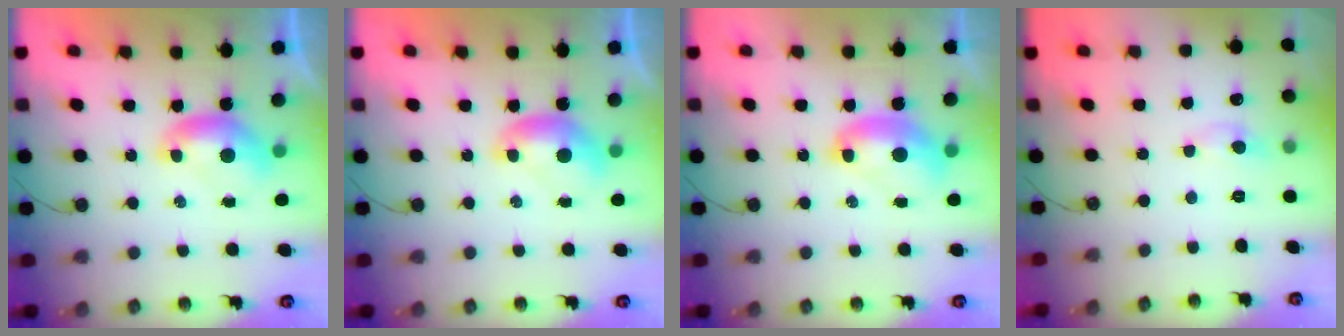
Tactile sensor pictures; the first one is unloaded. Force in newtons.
{"total": 0.0}
{"total": 3.3, "press": 3.3, "slide": 0.2}
{"total": 0.6, "press": 0.2, "slide": 0.5}